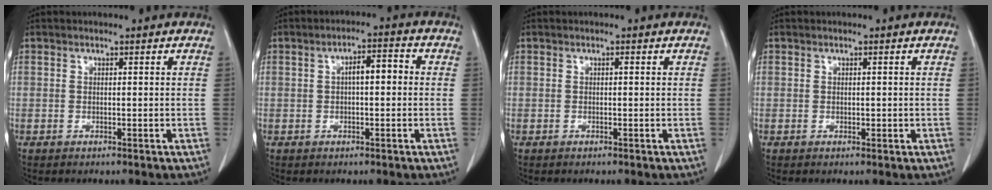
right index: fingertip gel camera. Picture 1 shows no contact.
{"total": 5.4, "force": [0.1, 1.0, 5.3], "torque": [-0.087, 0.021, 0.000]}
{"total": 0.0}
{"total": 0.7, "force": [-0.1, 0.4, 0.6], "torque": [-0.008, -0.001, 0.000]}